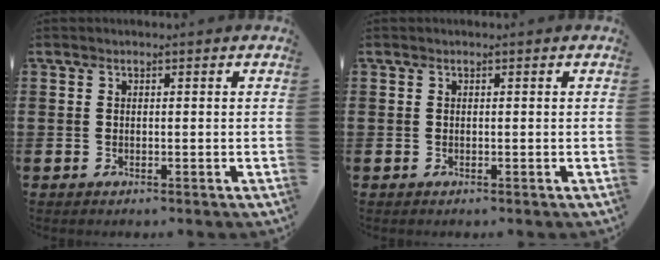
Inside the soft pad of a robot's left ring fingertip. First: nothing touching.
{"total": 0.0}